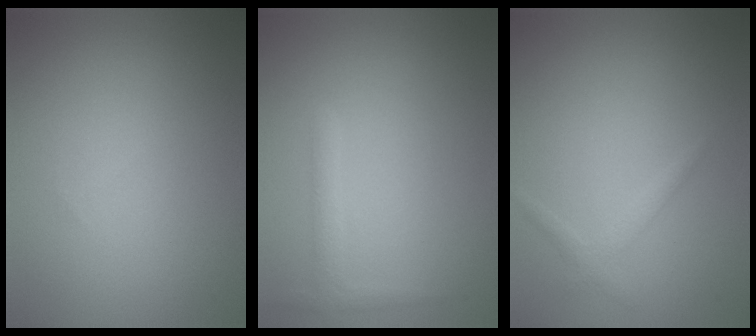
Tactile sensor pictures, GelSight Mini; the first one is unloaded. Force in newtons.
{"total": 1.3, "press": 1.3, "slide": 0.1}
{"total": 1.0, "press": 1.0, "slide": 0.2}